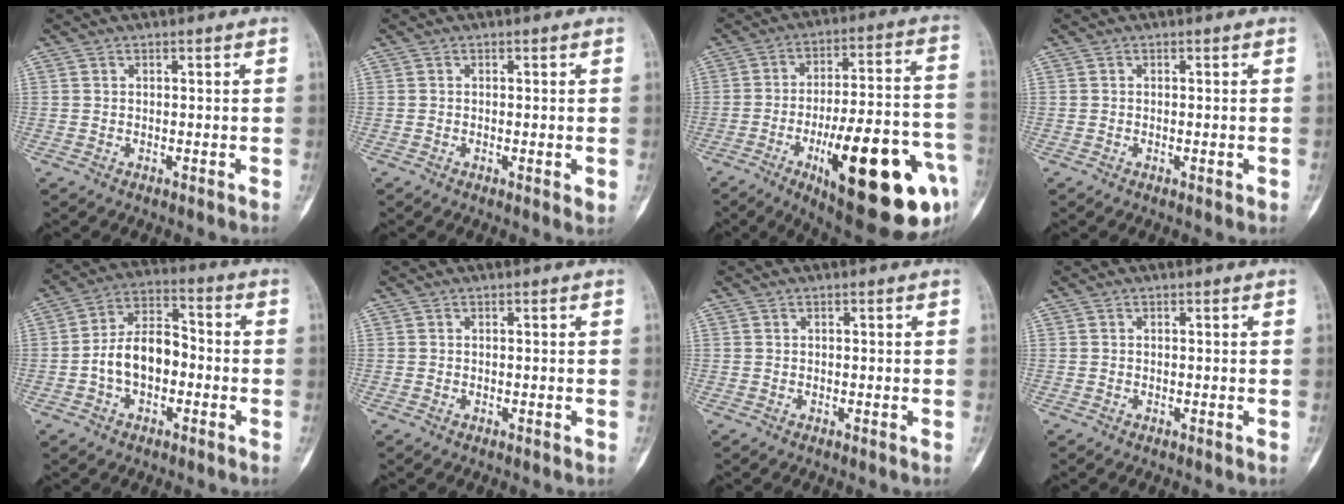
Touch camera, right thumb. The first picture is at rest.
{"total": 2.0, "force": [-0.2, 0.5, 1.9], "torque": [-0.028, -0.006, -0.003]}
{"total": 28.2, "force": [-10.5, 8.4, 24.8], "torque": [-0.312, 0.034, -0.140]}
{"total": 1.2, "force": [-0.2, 0.4, 1.1], "torque": [-0.012, -0.002, -0.002]}
{"total": 10.7, "force": [-2.1, 6.7, 8.1], "torque": [-0.127, 0.041, -0.047]}
{"total": 0.0}
{"total": 0.0}
{"total": 0.0}